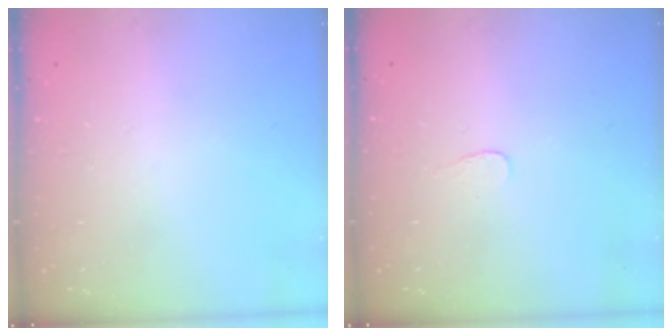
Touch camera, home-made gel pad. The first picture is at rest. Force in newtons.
{"total": 3.0, "press": 3.0, "slide": 0.2}